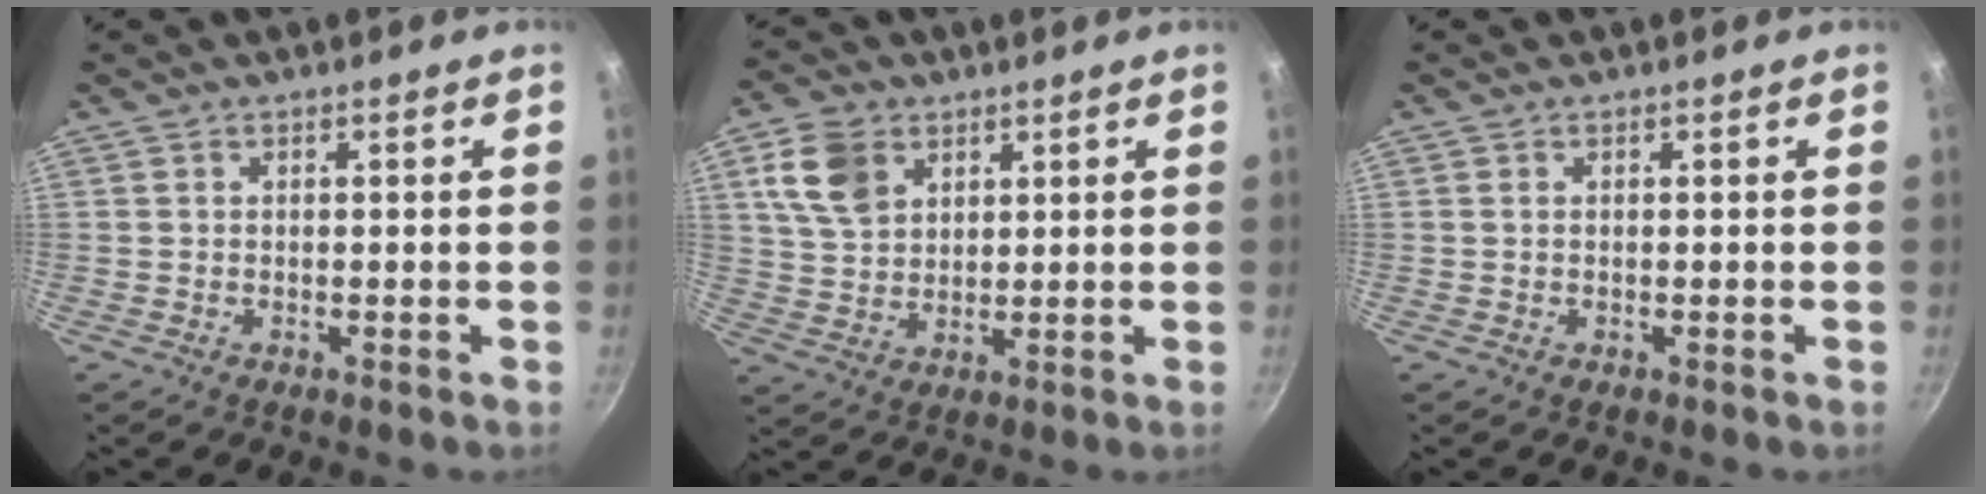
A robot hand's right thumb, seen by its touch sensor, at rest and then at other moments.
{"total": 9.4, "force": [4.1, 6.8, 5.2], "torque": [-0.081, -0.004, 0.081]}
{"total": 0.0}